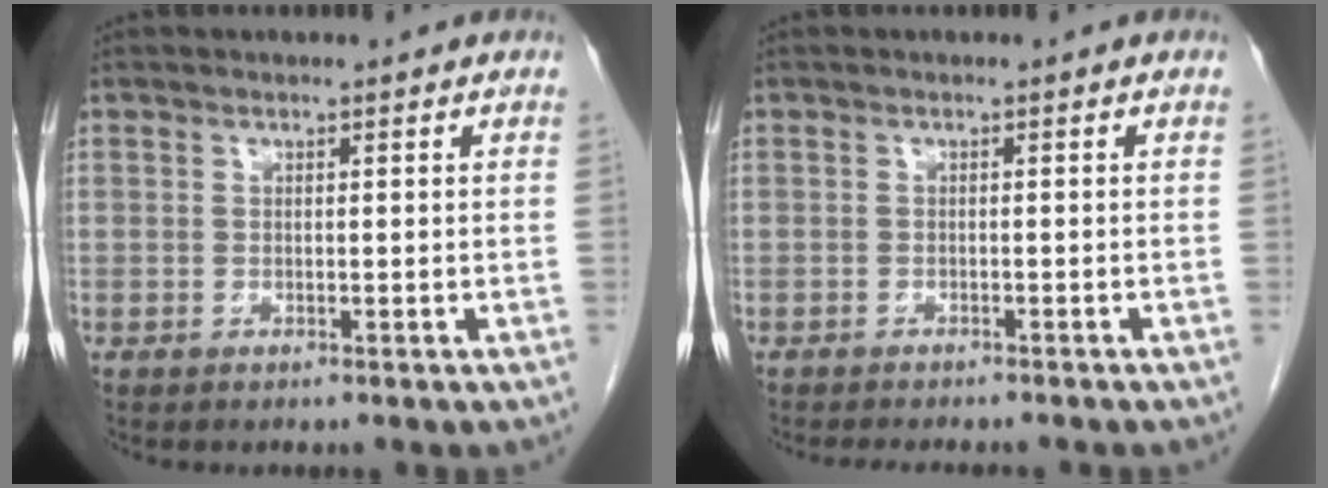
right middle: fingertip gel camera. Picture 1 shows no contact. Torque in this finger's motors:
{"motor_torque": [0.66, -0.54, 0.01, 0.01]}